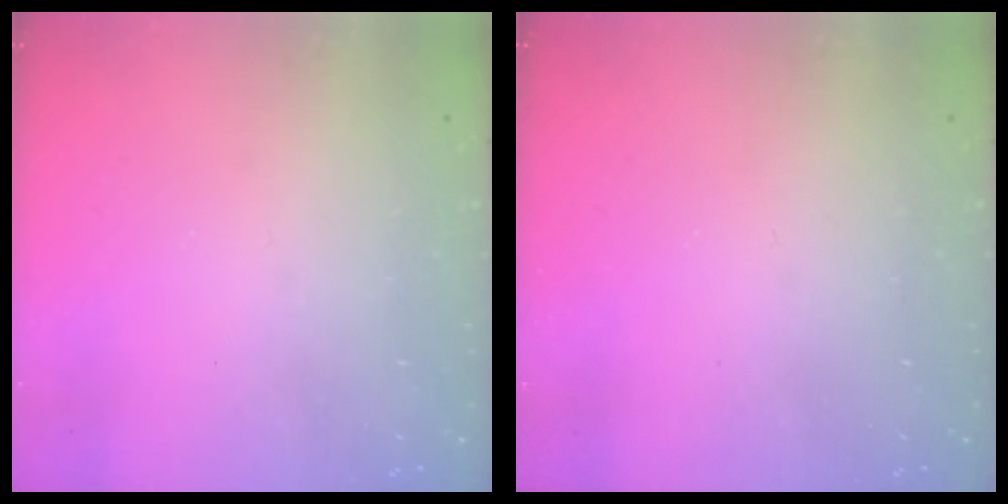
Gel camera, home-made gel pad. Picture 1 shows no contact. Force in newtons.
{"total": 0.0}